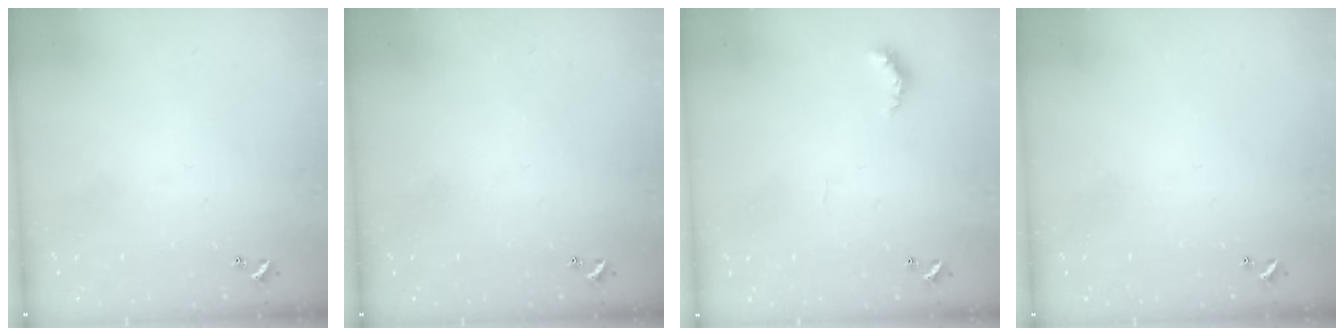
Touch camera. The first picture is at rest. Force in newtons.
{"total": 0.0}
{"total": 4.3, "press": 4.3, "slide": 0.7}
{"total": 0.0}